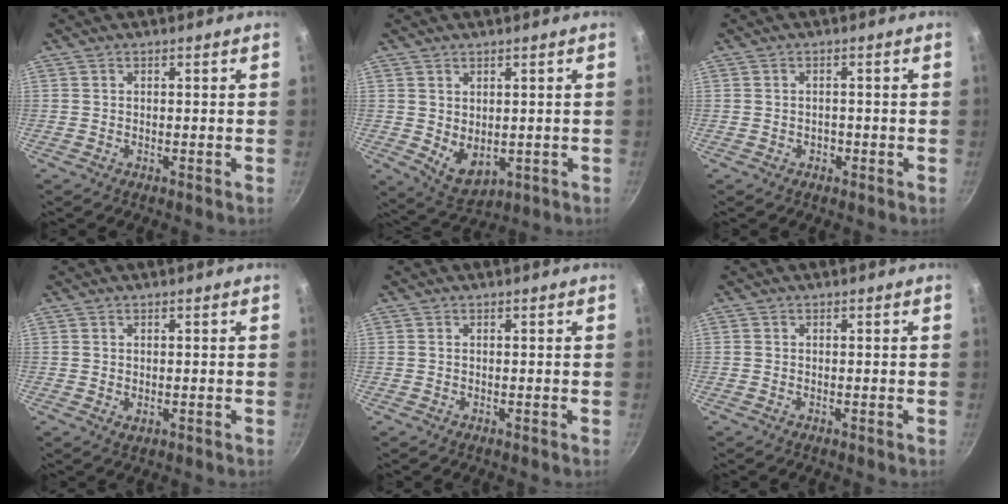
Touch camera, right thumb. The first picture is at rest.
{"total": 6.2, "force": [0.6, 4.2, 4.5], "torque": [-0.060, -0.020, 0.029]}
{"total": 1.3, "force": [-0.6, 1.1, 0.6], "torque": [-0.004, 0.005, -0.005]}
{"total": 1.1, "force": [0.1, 0.8, 0.8], "torque": [-0.012, -0.002, 0.003]}
{"total": 0.0}
{"total": 0.0}